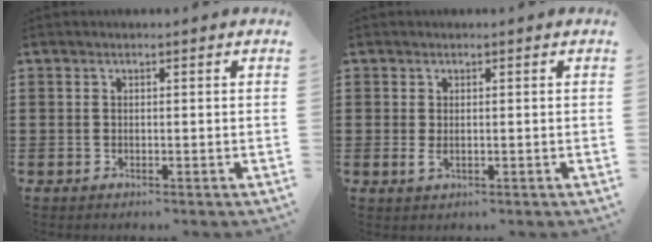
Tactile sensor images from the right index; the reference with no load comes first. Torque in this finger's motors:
{"motor_torque": [0.51, 1.41, 0.14, 0.04]}